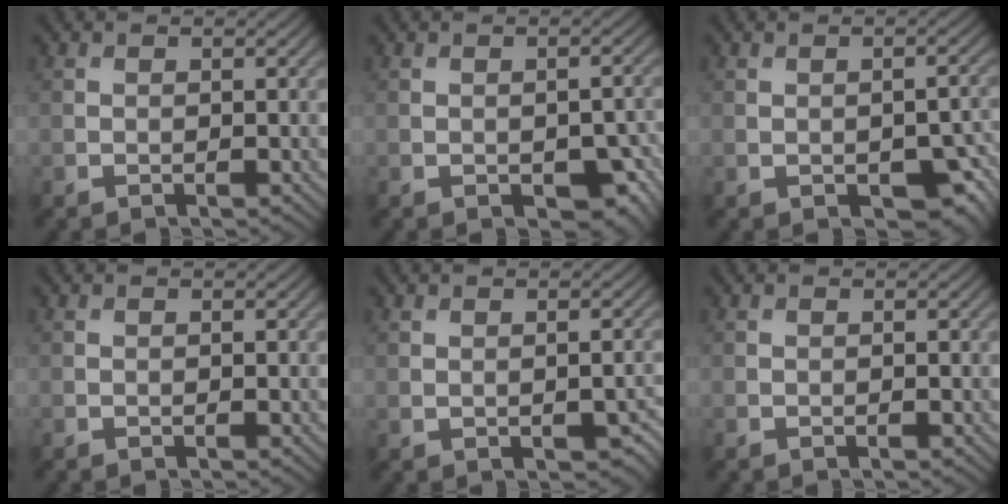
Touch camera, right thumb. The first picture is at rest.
{"total": 5.2, "force": [-1.9, 2.9, 3.9], "torque": [-0.047, -0.018, -0.014]}
{"total": 5.6, "force": [-2.0, 3.0, 4.3], "torque": [-0.059, -0.020, -0.015]}
{"total": 0.0}
{"total": 3.5, "force": [-0.8, 2.0, 2.8], "torque": [-0.040, -0.015, 0.000]}
{"total": 0.0}